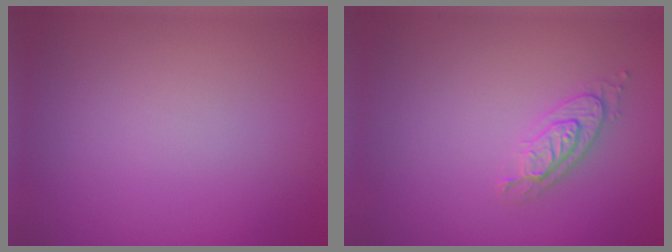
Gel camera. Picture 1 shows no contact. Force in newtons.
{"total": 2.1, "press": 2.0, "slide": 0.6}